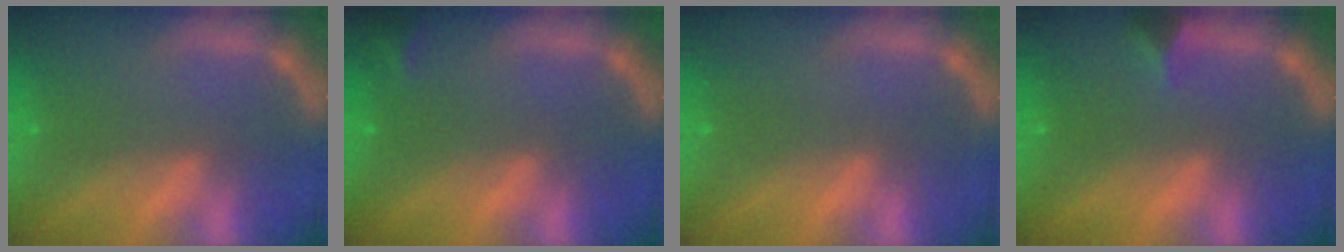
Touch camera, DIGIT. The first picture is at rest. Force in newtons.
{"total": 1.4}
{"total": 0.0}
{"total": 1.9}